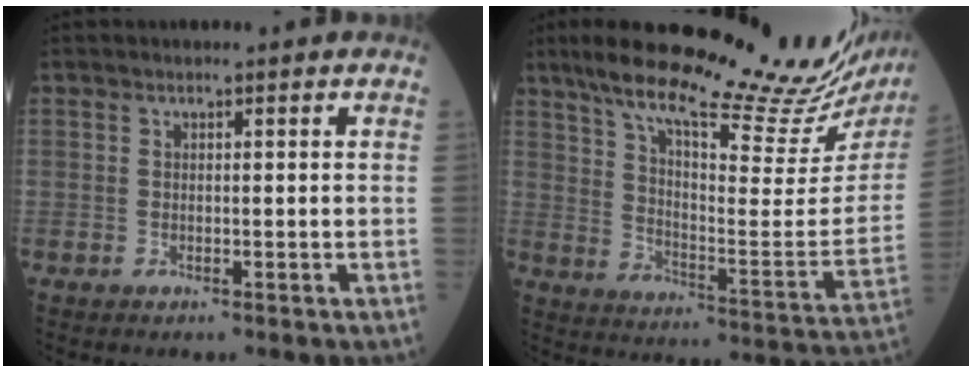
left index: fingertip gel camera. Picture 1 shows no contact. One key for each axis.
{"total": 29.6, "fx": 24.9, "fy": 3.5, "fz": 15.6, "tx": -0.249, "ty": -0.058, "tz": 0.333}